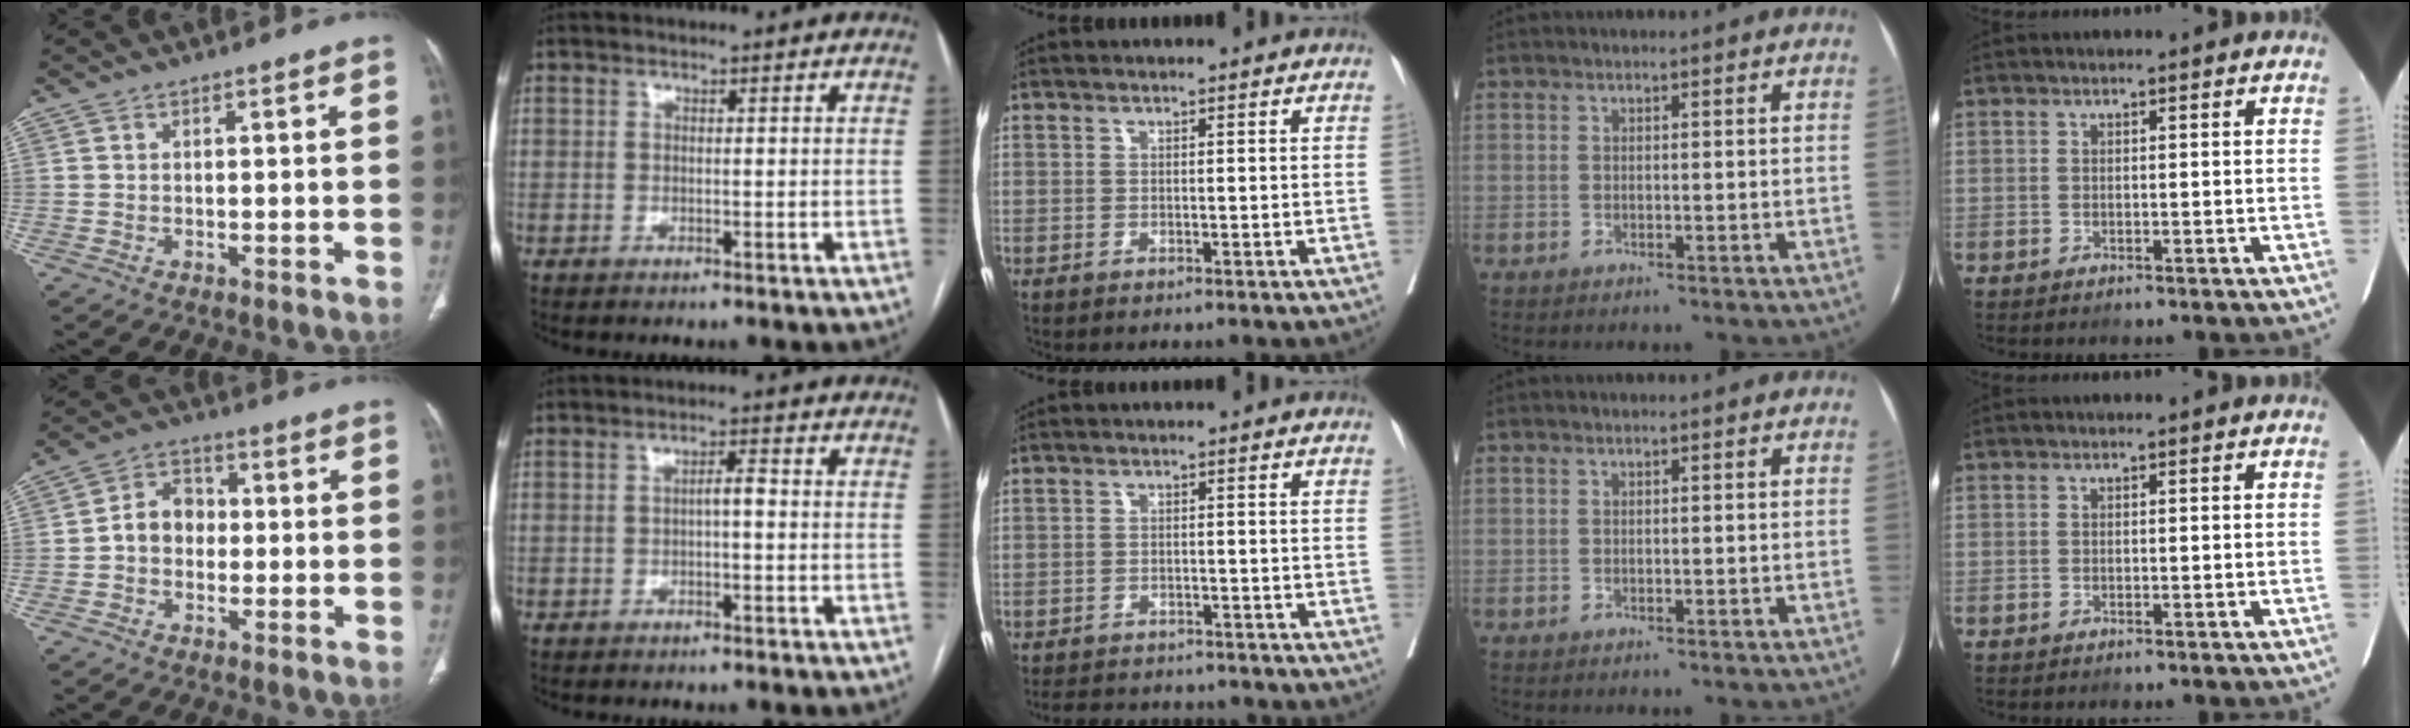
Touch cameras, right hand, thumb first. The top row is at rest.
{"thumb": {"total": 6.3, "force": [-0.6, 5.1, 3.6], "torque": [-0.041, 0.023, -0.024]}, "index": {"total": 2.0, "force": [-0.3, 0.5, 2.0], "torque": [-0.031, 0.006, -0.005]}, "middle": {"total": 8.2, "force": [-7.6, 2.6, 1.7], "torque": [-0.028, 0.001, -0.098]}}